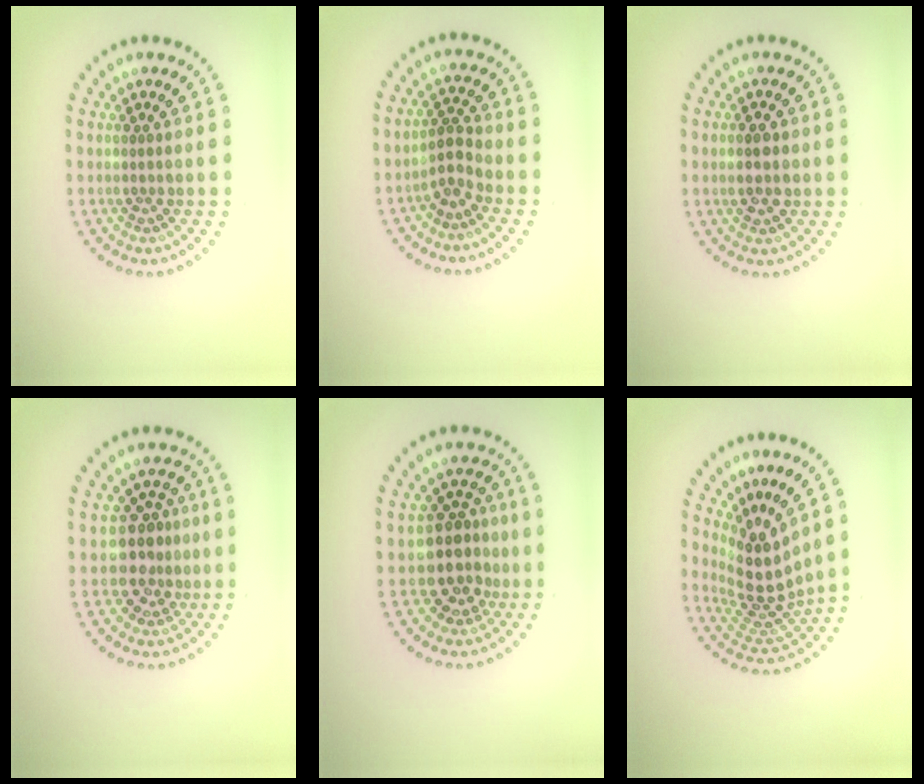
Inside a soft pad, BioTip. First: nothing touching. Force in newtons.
{"total": 2.1, "press": 1.7, "slide": 1.2}
{"total": 2.9, "press": 2.9, "slide": 0.2}
{"total": 3.2, "press": 2.5, "slide": 2.1}
{"total": 3.9, "press": 3.1, "slide": 2.3}
{"total": 4.7, "press": 3.4, "slide": 3.2}